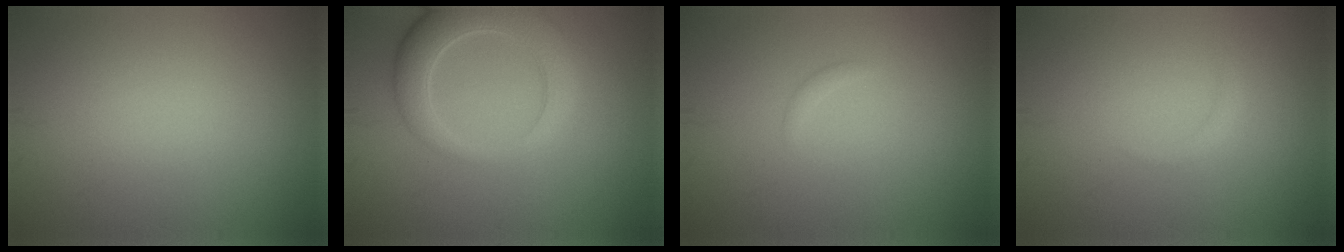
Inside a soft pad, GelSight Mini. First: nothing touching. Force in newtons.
{"total": 5.4, "press": 5.3, "slide": 0.7}
{"total": 0.5, "press": 0.5, "slide": 0.0}
{"total": 0.7, "press": 0.7, "slide": 0.1}